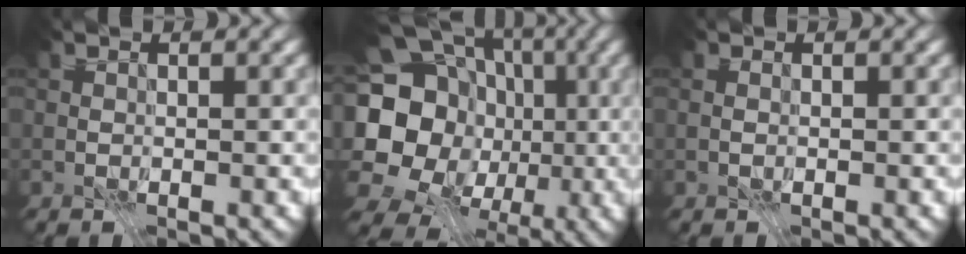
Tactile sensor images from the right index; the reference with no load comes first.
{"total": 20.1, "force": [-2.2, 17.7, 9.2], "torque": [-0.191, 0.013, -0.069]}
{"total": 0.0}